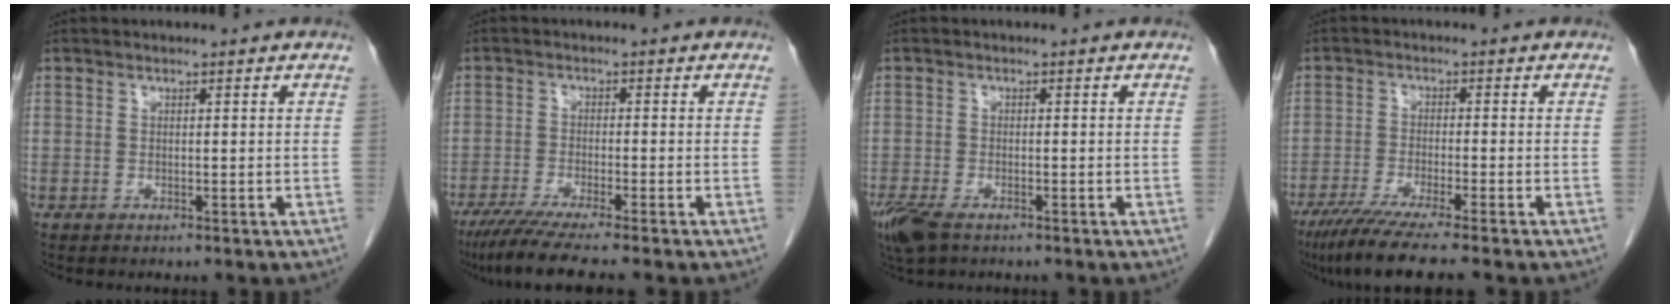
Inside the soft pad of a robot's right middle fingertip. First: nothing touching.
{"total": 8.5, "force": [-6.8, -0.7, 5.1], "torque": [-0.079, -0.027, -0.112]}
{"total": 5.7, "force": [-3.8, 2.3, 3.5], "torque": [-0.073, -0.013, -0.067]}
{"total": 9.2, "force": [-7.2, -0.7, 5.8], "torque": [-0.092, -0.028, -0.117]}